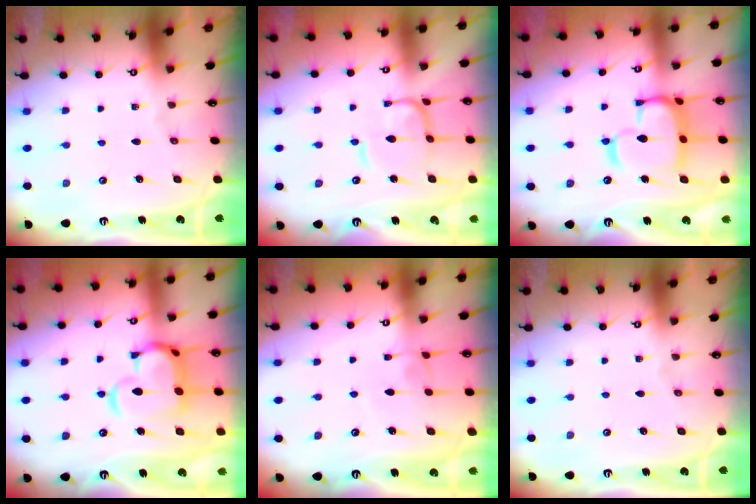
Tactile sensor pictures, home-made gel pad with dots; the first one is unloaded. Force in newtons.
{"total": 2.2, "press": 2.2, "slide": 0.5}
{"total": 11.8, "press": 11.7, "slide": 1.4}
{"total": 9.5, "press": 9.4, "slide": 1.2}
{"total": 1.5, "press": 1.4, "slide": 0.5}
{"total": 0.0}